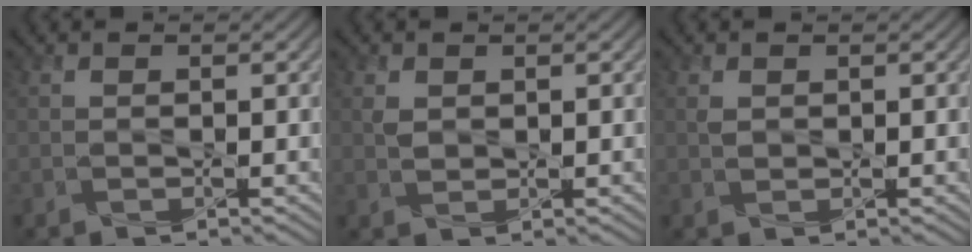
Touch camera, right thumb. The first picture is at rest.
{"total": 1.3, "force": [0.5, 1.0, 0.7], "torque": [-0.021, -0.001, 0.013]}
{"total": 0.8, "force": [0.3, 0.6, 0.4], "torque": [-0.016, -0.002, 0.009]}